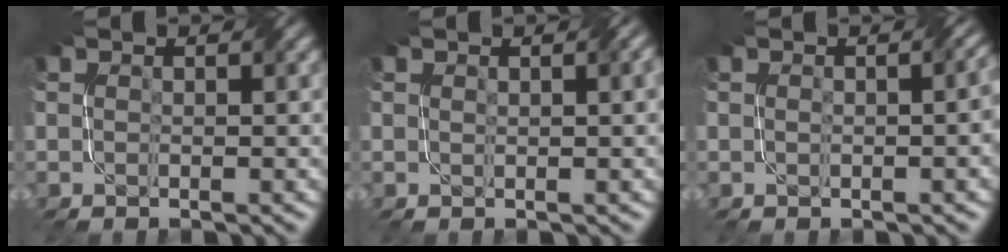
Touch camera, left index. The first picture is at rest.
{"total": 1.9, "force": [0.7, 0.5, 1.7], "torque": [-0.017, 0.004, 0.010]}
{"total": 3.2, "force": [0.0, 1.4, 2.9], "torque": [-0.025, 0.013, 0.002]}